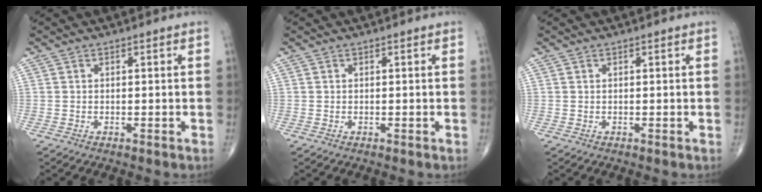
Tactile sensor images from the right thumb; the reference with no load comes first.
{"total": 0.0}
{"total": 0.0}